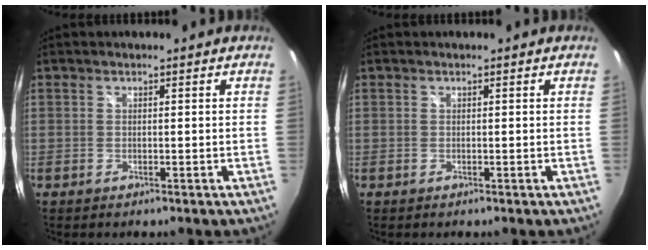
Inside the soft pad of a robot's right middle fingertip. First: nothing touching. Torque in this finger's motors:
{"motor_torque": [0.00, 0.00, 0.00, 0.00]}